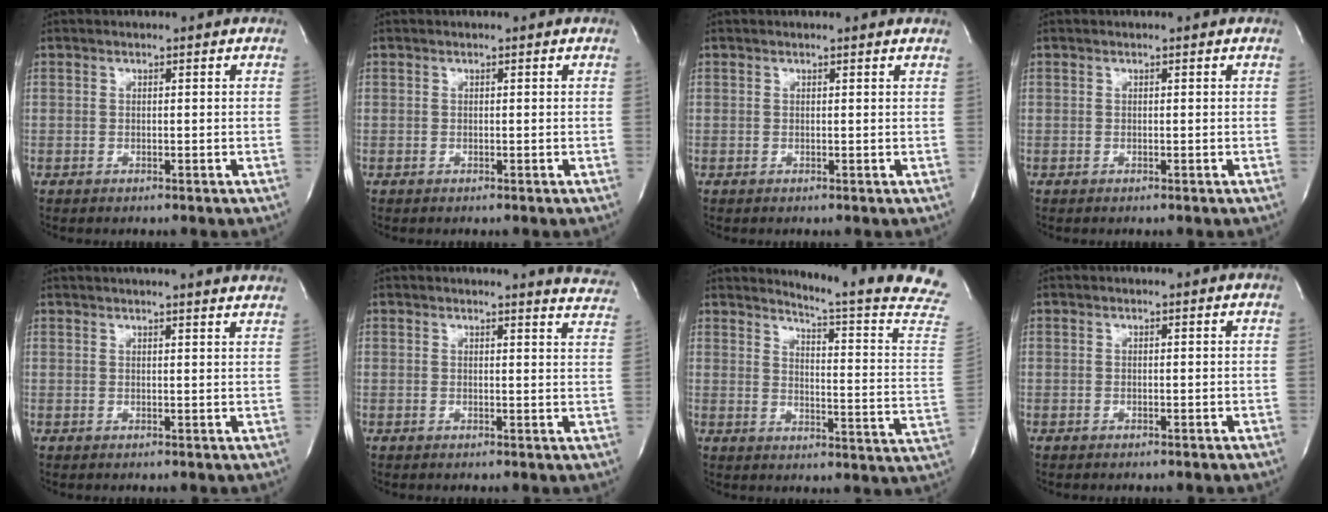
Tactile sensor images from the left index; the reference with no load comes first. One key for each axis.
{"total": 0.0}
{"total": 1.7, "fx": 1.6, "fy": 0.0, "fz": 0.3, "tx": -0.017, "ty": 0.000, "tz": 0.012}
{"total": 0.0}
{"total": 13.6, "fx": 12.6, "fy": 0.6, "fz": 5.0, "tx": -0.072, "ty": 0.012, "tz": 0.146}
{"total": 7.7, "fx": 7.7, "fy": 0.1, "fz": 0.9, "tx": 0.003, "ty": -0.061, "tz": 0.053}
{"total": 18.8, "fx": 17.6, "fy": -1.6, "fz": 6.5, "tx": -0.099, "ty": -0.134, "tz": 0.196}
{"total": 0.0}